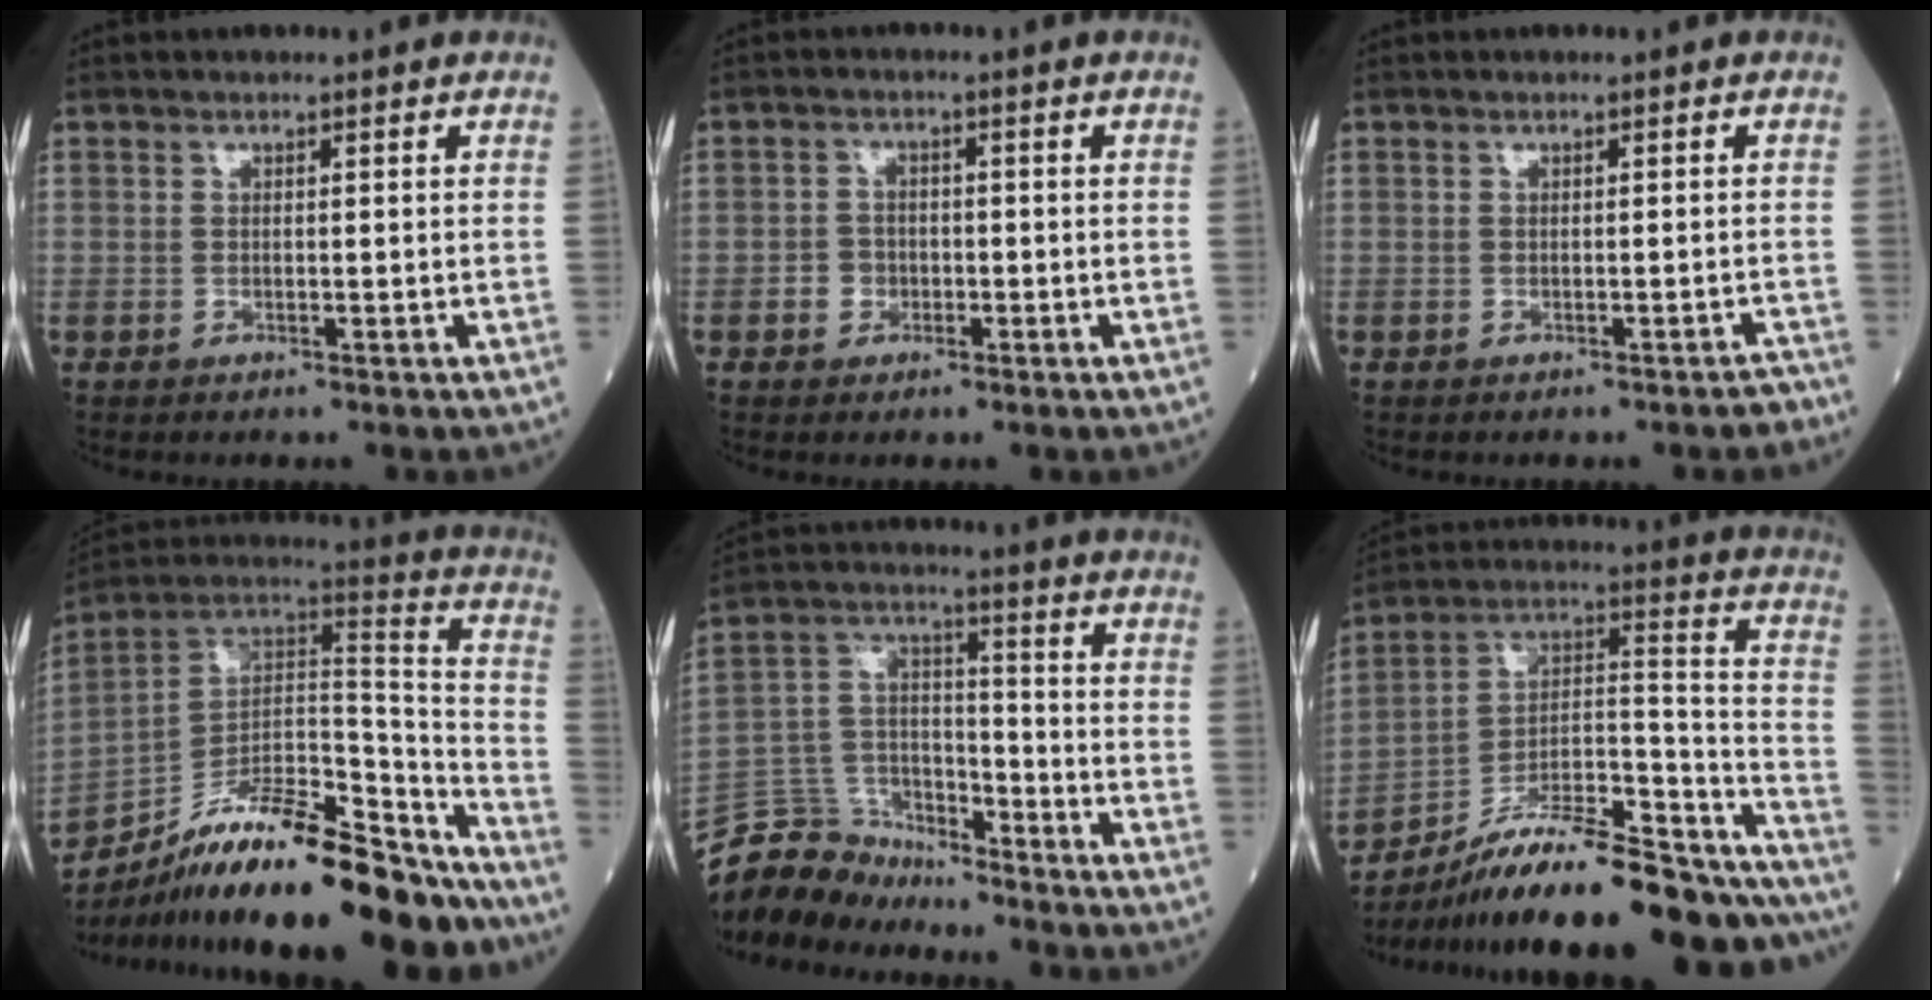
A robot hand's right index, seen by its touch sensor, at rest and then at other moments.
{"total": 2.5, "force": [-1.0, 2.2, 0.8], "torque": [-0.010, 0.009, -0.019]}
{"total": 1.7, "force": [-1.5, 0.3, 0.7], "torque": [-0.007, -0.002, -0.017]}
{"total": 27.0, "force": [-20.9, 6.0, 16.0], "torque": [-0.229, 0.018, -0.336]}
{"total": 10.5, "force": [-10.0, 3.4, -0.4], "torque": [0.001, 0.042, -0.193]}
{"total": 28.9, "force": [-24.5, 4.5, 14.7], "torque": [-0.156, 0.029, -0.363]}